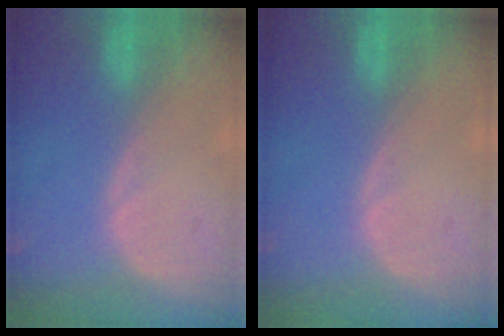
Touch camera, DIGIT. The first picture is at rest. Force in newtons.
{"total": 0.0}